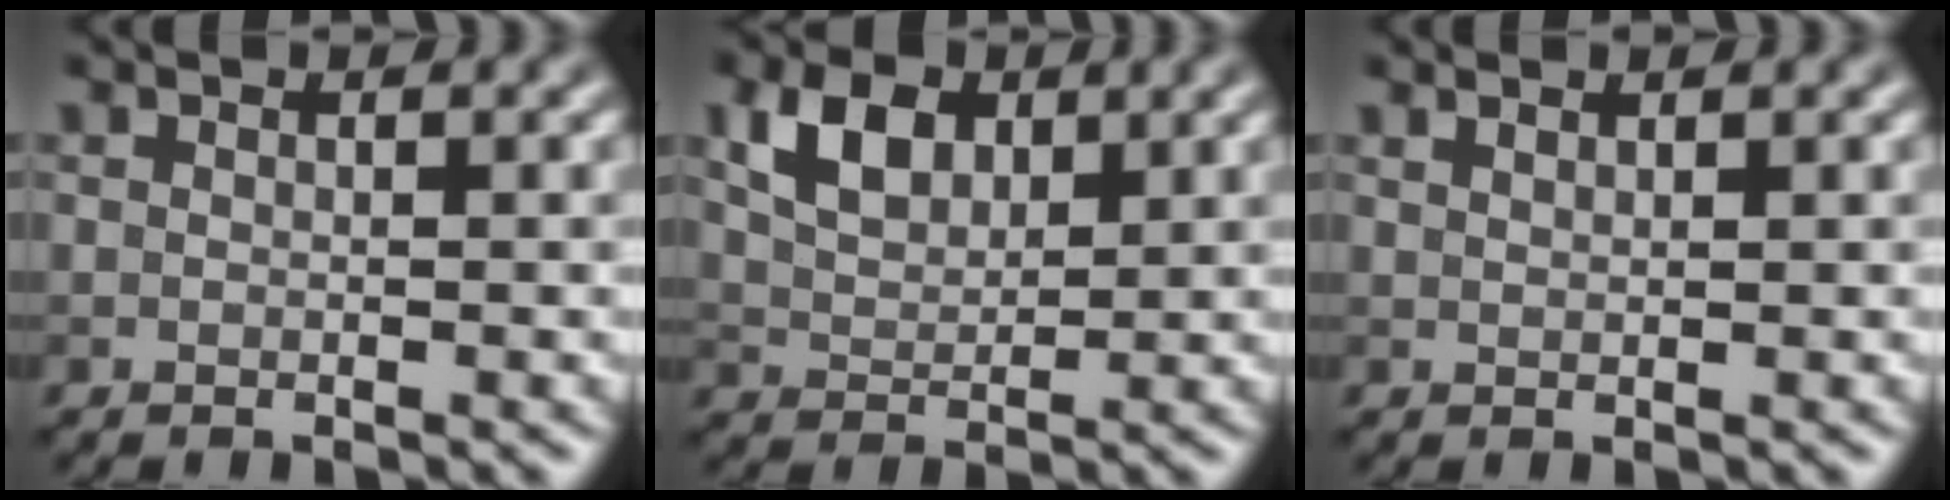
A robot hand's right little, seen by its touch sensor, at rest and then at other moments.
{"total": 4.3, "force": [1.9, 2.8, 2.6], "torque": [-0.057, 0.005, 0.036]}
{"total": 0.8, "force": [0.7, 0.1, 0.3], "torque": [-0.004, -0.001, 0.012]}